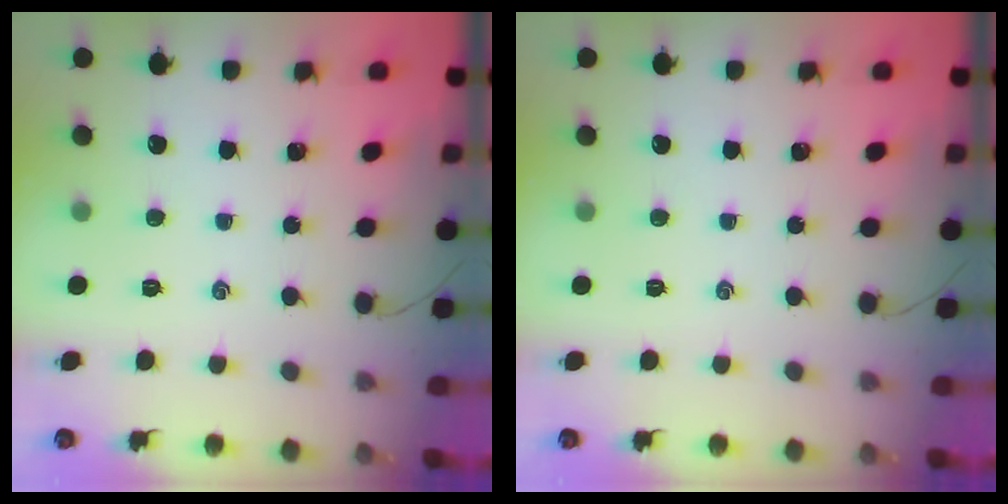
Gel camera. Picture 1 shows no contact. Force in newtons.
{"total": 0.0}